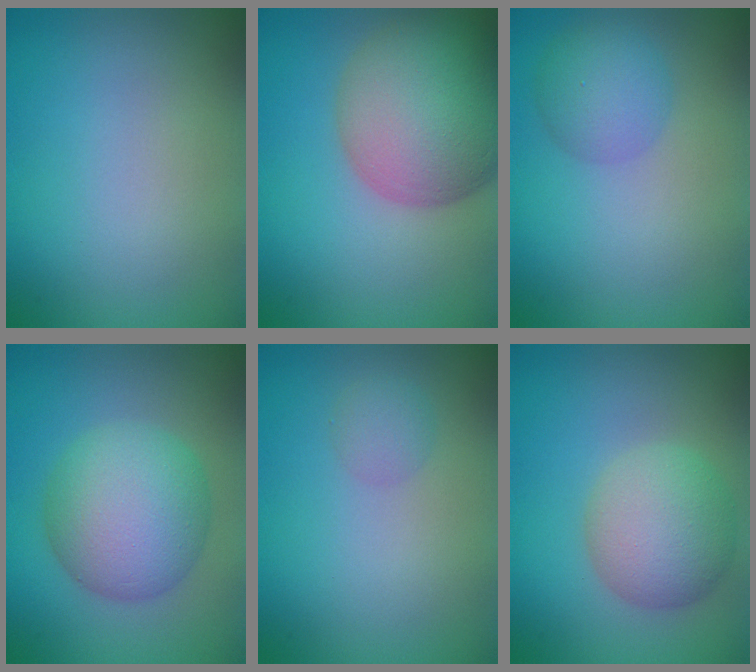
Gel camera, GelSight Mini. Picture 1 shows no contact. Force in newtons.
{"total": 11.2, "press": 11.2, "slide": 0.6}
{"total": 3.3, "press": 3.3, "slide": 0.0}
{"total": 8.1, "press": 8.1, "slide": 0.1}
{"total": 1.4, "press": 1.4, "slide": 0.0}
{"total": 5.8, "press": 5.8, "slide": 0.4}